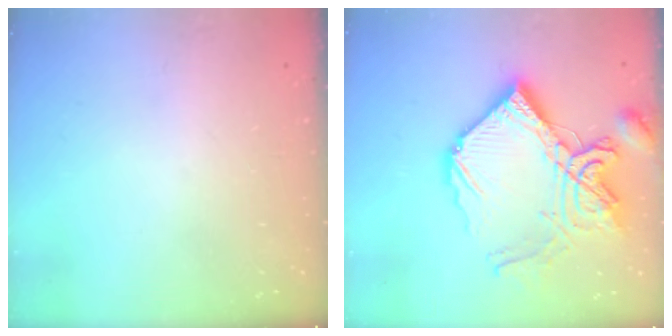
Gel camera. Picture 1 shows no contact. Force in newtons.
{"total": 22.9, "press": 22.8, "slide": 2.1}